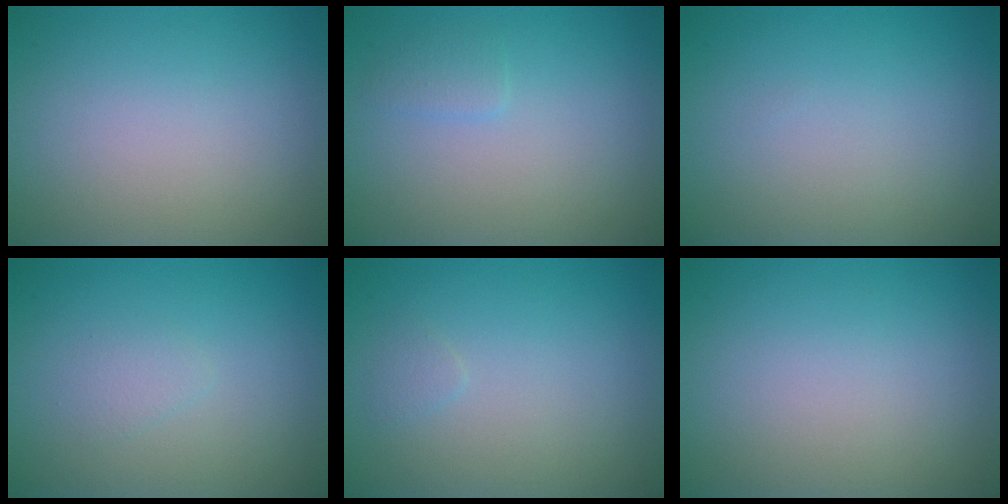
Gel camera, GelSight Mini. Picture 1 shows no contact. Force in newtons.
{"total": 1.0, "press": 1.0, "slide": 0.0}
{"total": 0.0}
{"total": 0.9, "press": 0.9, "slide": 0.1}
{"total": 0.6, "press": 0.6, "slide": 0.1}
{"total": 0.0}